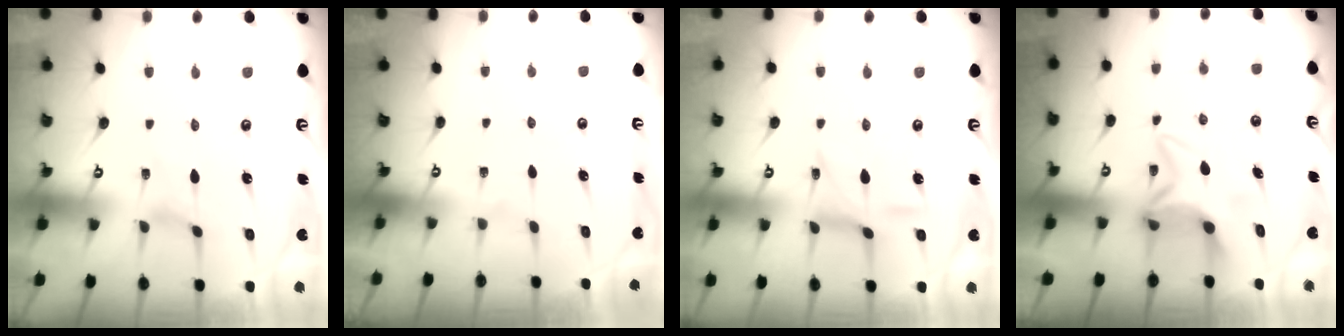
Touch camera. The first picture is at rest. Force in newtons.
{"total": 0.0}
{"total": 4.4, "press": 4.4, "slide": 0.4}
{"total": 6.6, "press": 6.6, "slide": 0.6}